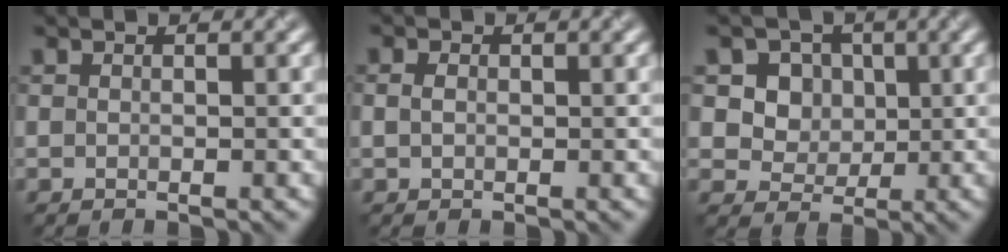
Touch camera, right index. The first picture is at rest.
{"total": 1.1, "force": [0.2, 0.9, 0.7], "torque": [-0.015, 0.002, 0.002]}
{"total": 6.4, "force": [2.3, 5.3, 2.7], "torque": [-0.051, 0.005, 0.038]}